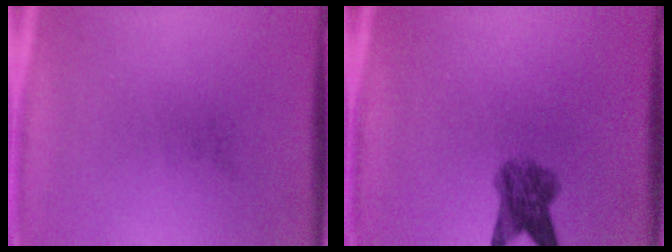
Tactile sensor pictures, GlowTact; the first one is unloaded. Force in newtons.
{"total": 5.2}